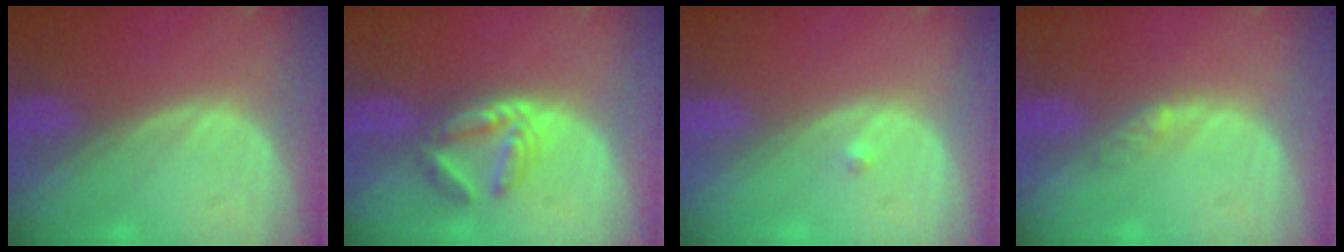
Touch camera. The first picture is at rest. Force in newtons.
{"total": 6.0, "press": 5.3, "slide": 2.7}
{"total": 0.5, "press": 0.4, "slide": 0.3}
{"total": 2.2, "press": 1.7, "slide": 1.3}